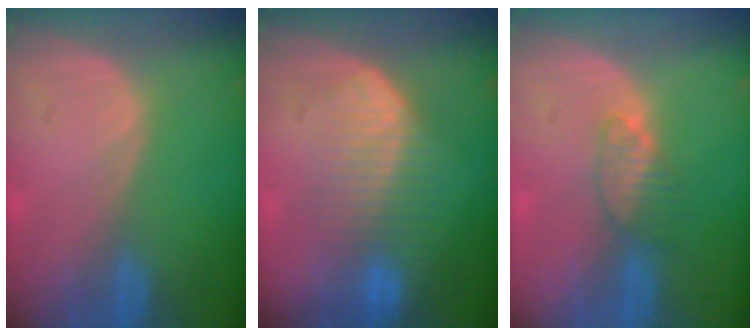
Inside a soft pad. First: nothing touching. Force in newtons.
{"total": 7.1, "press": 6.9, "slide": 1.6}
{"total": 3.4, "press": 3.2, "slide": 1.1}